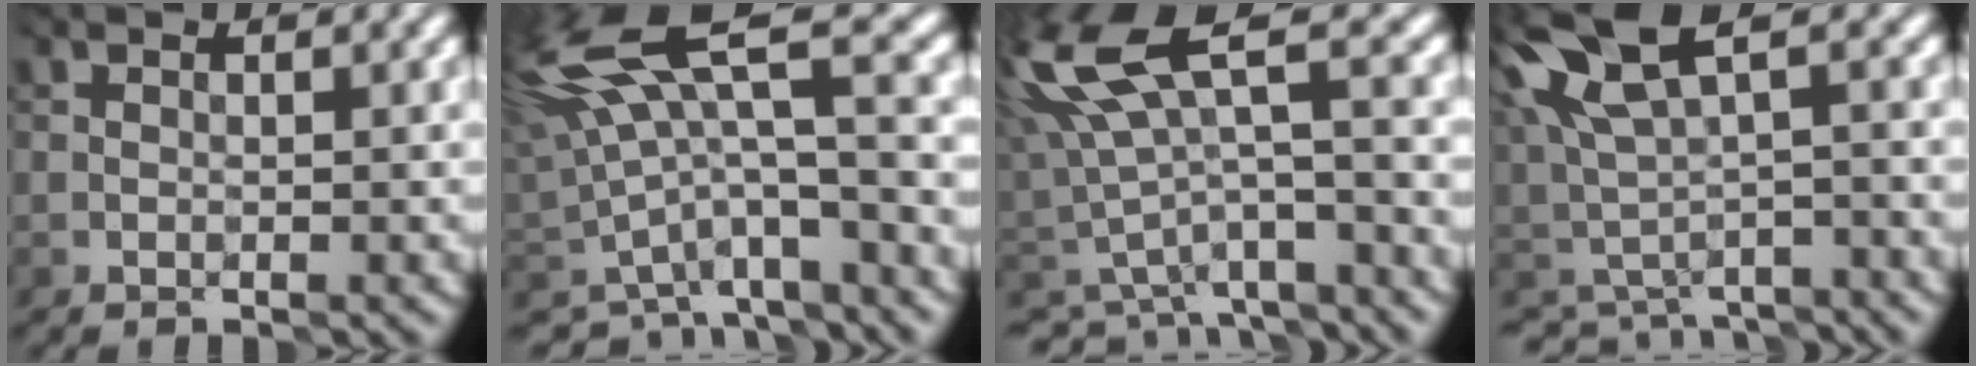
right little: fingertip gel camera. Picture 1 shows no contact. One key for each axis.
{"total": 8.7, "fx": 0.7, "fy": 3.1, "fz": 8.1, "tx": -0.165, "ty": -0.001, "tz": 0.025}
{"total": 8.1, "fx": 1.1, "fy": 3.3, "fz": 7.3, "tx": -0.164, "ty": -0.009, "tz": 0.039}
{"total": 8.5, "fx": 2.2, "fy": 3.4, "fz": 7.5, "tx": -0.172, "ty": -0.019, "tz": 0.059}